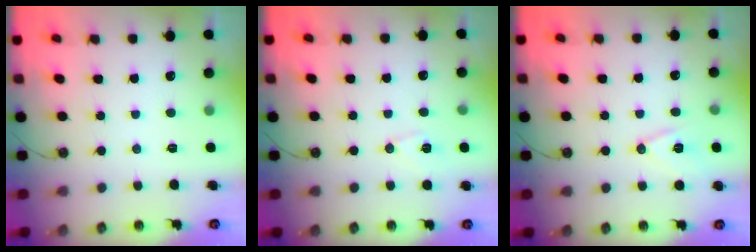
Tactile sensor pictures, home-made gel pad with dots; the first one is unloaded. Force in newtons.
{"total": 7.8, "press": 7.7, "slide": 1.3}
{"total": 10.0, "press": 9.4, "slide": 3.5}